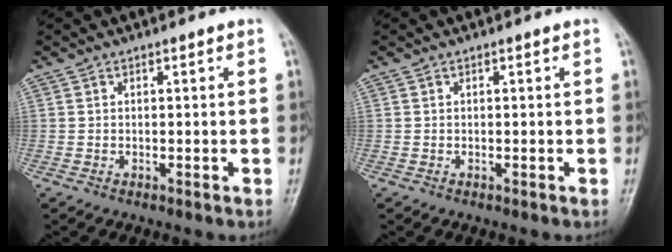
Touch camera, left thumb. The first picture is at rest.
{"total": 0.0}